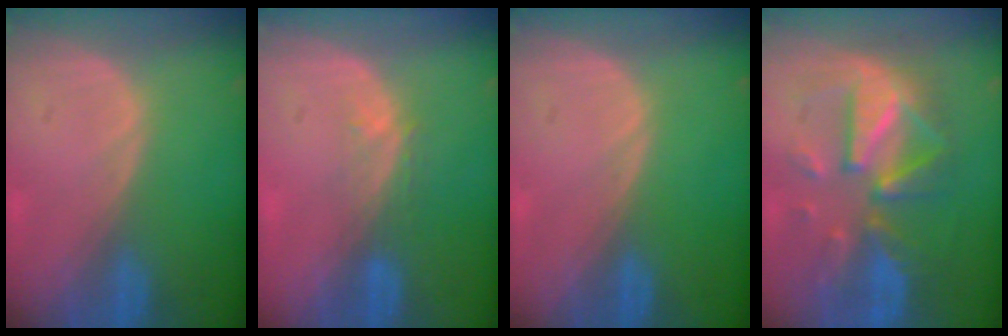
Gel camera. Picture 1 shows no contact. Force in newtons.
{"total": 2.9, "press": 2.4, "slide": 1.7}
{"total": 0.0}
{"total": 10.6, "press": 10.6, "slide": 0.9}